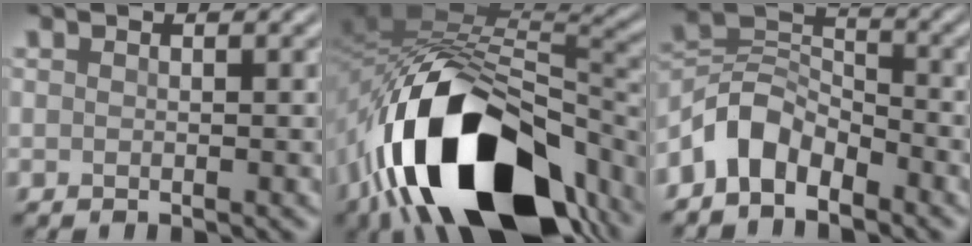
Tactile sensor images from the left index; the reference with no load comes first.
{"total": 18.5, "force": [-9.3, 9.1, 13.1], "torque": [-0.250, -0.029, -0.142]}
{"total": 5.2, "force": [-3.5, 2.9, 2.5], "torque": [-0.043, 0.012, -0.079]}